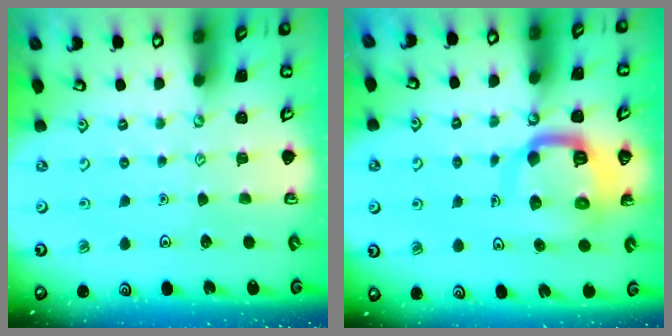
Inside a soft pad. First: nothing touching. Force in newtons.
{"total": 12.1, "press": 12.0, "slide": 1.2}